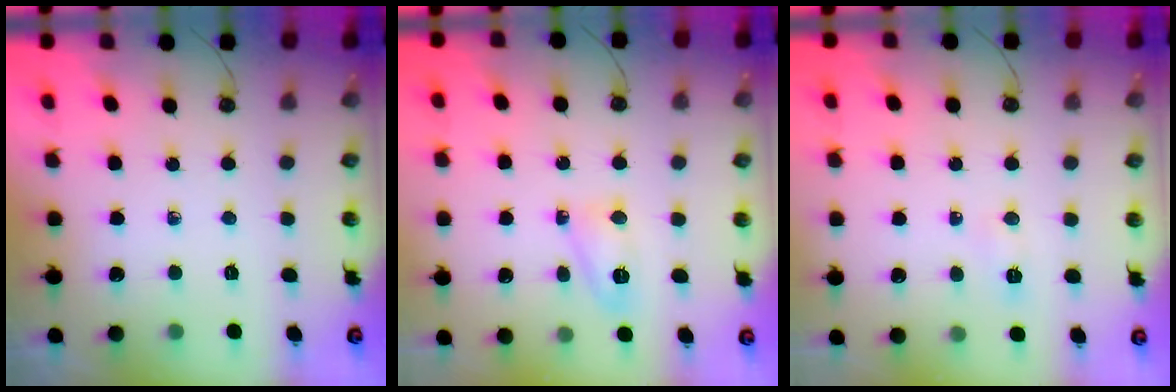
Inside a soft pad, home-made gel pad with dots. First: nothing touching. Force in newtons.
{"total": 7.0, "press": 7.0, "slide": 0.4}
{"total": 5.2, "press": 5.2, "slide": 0.6}